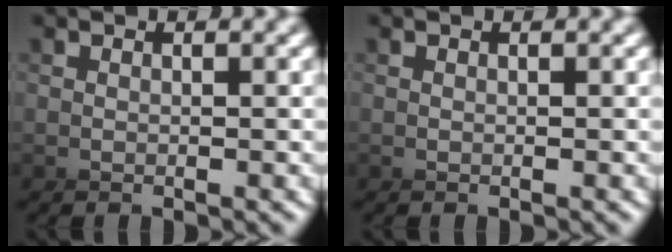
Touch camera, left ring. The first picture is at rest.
{"total": 0.0}